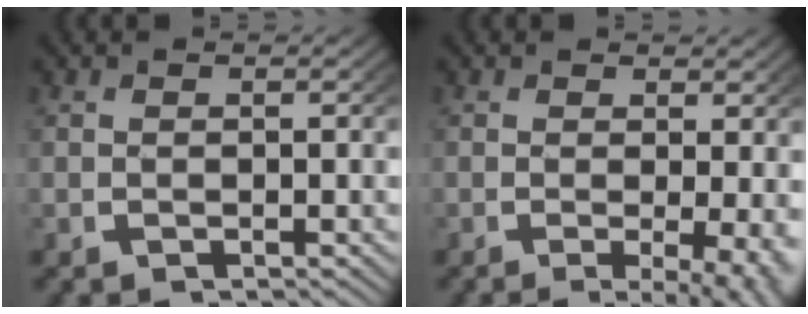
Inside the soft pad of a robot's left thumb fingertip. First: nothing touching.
{"total": 5.6, "force": [-1.9, 2.2, 4.7], "torque": [-0.065, -0.024, -0.020]}